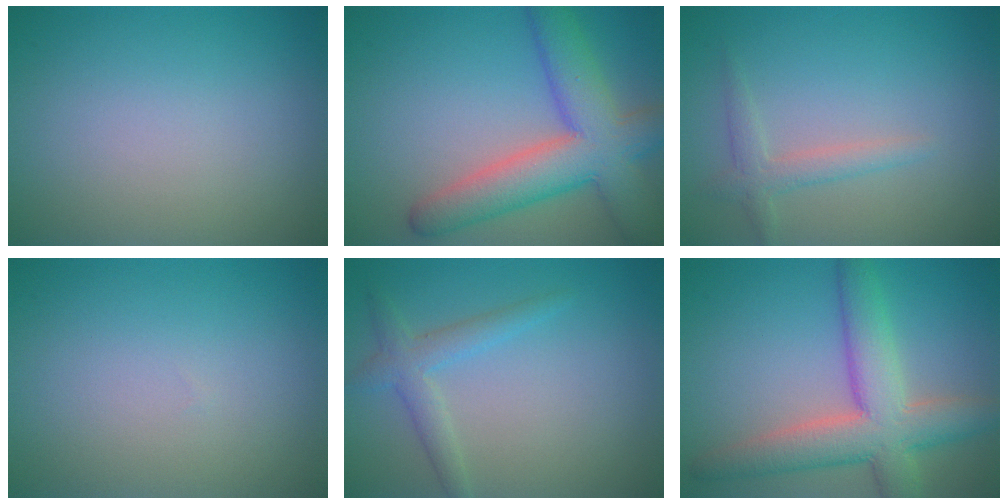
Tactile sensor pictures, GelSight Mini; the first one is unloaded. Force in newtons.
{"total": 8.3, "press": 8.3, "slide": 0.5}
{"total": 2.0, "press": 2.0, "slide": 0.2}
{"total": 0.0}
{"total": 2.4, "press": 2.4, "slide": 0.1}
{"total": 7.3, "press": 7.3, "slide": 0.6}